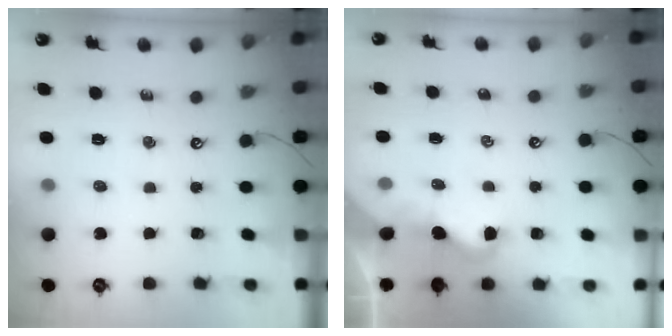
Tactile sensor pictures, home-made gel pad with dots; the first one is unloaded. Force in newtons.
{"total": 2.2, "press": 2.2, "slide": 0.4}